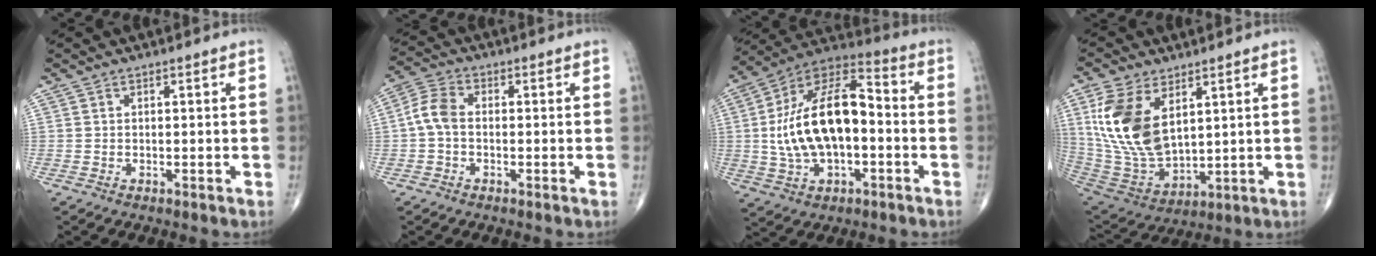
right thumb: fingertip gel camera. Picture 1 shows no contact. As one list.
[{"total": 5.4, "force": [-0.5, 3.5, 4.1], "torque": [-0.084, 0.015, -0.020]}, {"total": 20.0, "force": [-1.0, 10.5, 17.0], "torque": [-0.305, 0.040, -0.019]}, {"total": 16.9, "force": [5.6, 9.5, 12.8], "torque": [-0.250, -0.024, 0.126]}]